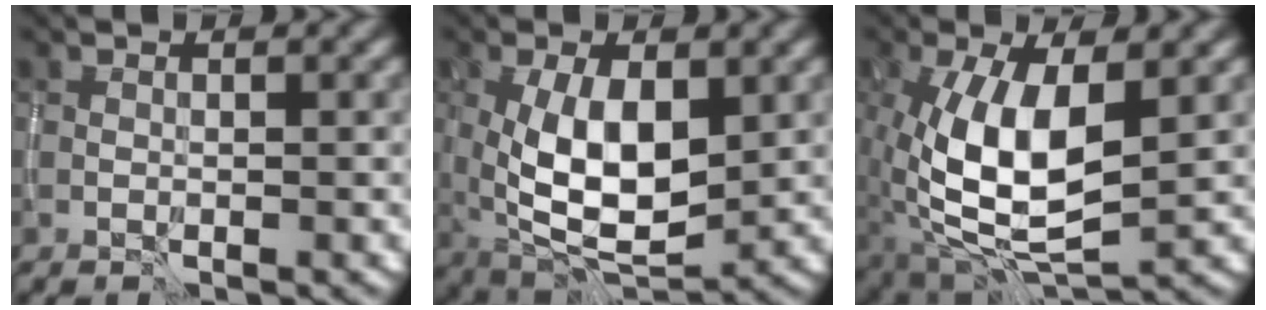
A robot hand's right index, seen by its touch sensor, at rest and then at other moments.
{"total": 8.4, "force": [0.5, 3.9, 7.4], "torque": [-0.145, -0.005, 0.012]}
{"total": 9.2, "force": [0.0, 4.4, 8.1], "torque": [-0.172, -0.002, 0.000]}